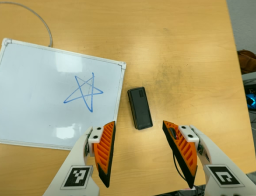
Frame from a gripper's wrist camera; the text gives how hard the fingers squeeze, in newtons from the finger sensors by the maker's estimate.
{"total": 0.0}